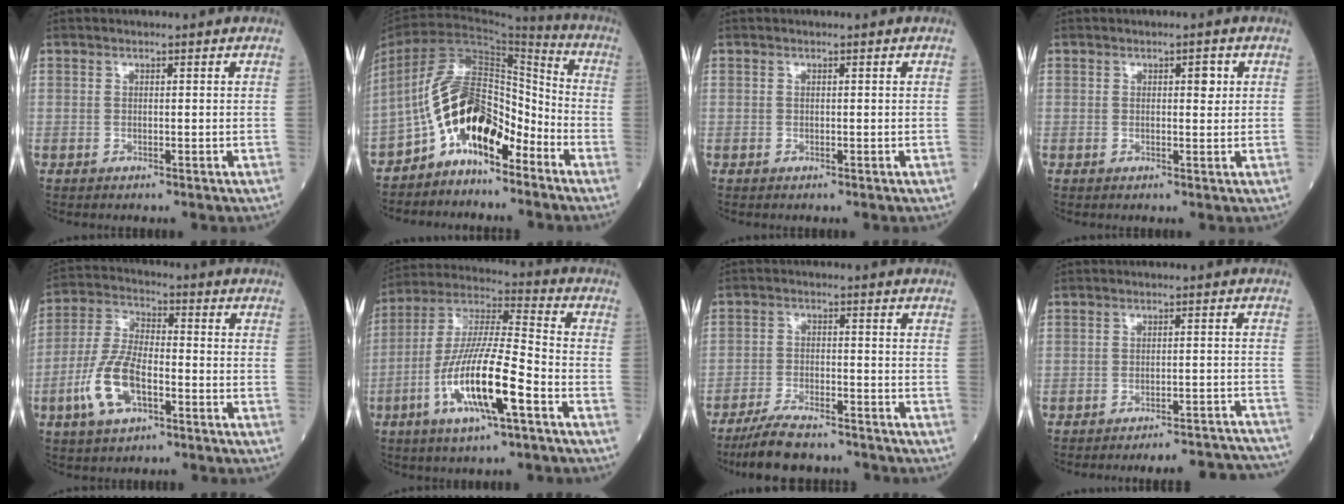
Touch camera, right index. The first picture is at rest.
{"total": 12.0, "force": [-6.8, 5.7, 8.1], "torque": [-0.162, 0.040, -0.125]}
{"total": 0.0}
{"total": 1.9, "force": [0.6, 0.7, 1.7], "torque": [-0.025, 0.003, 0.009]}
{"total": 10.2, "force": [-4.0, 4.1, 8.4], "torque": [-0.189, 0.004, -0.080]}
{"total": 15.9, "force": [-6.0, 2.0, 14.6], "torque": [-0.290, -0.009, -0.112]}
{"total": 9.2, "force": [-8.1, 1.7, 4.0], "torque": [-0.069, -0.020, -0.138]}
{"total": 14.7, "force": [-14.5, 0.0, 2.5], "torque": [-0.001, 0.009, -0.168]}